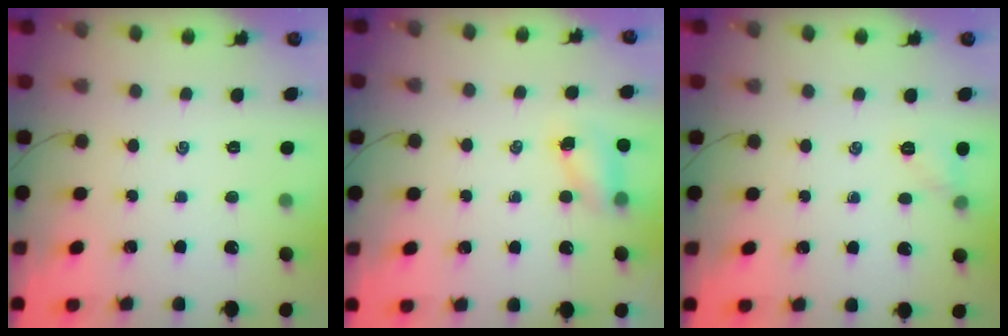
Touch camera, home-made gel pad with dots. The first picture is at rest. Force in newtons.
{"total": 4.9, "press": 4.8, "slide": 1.0}
{"total": 5.1, "press": 5.0, "slide": 1.2}